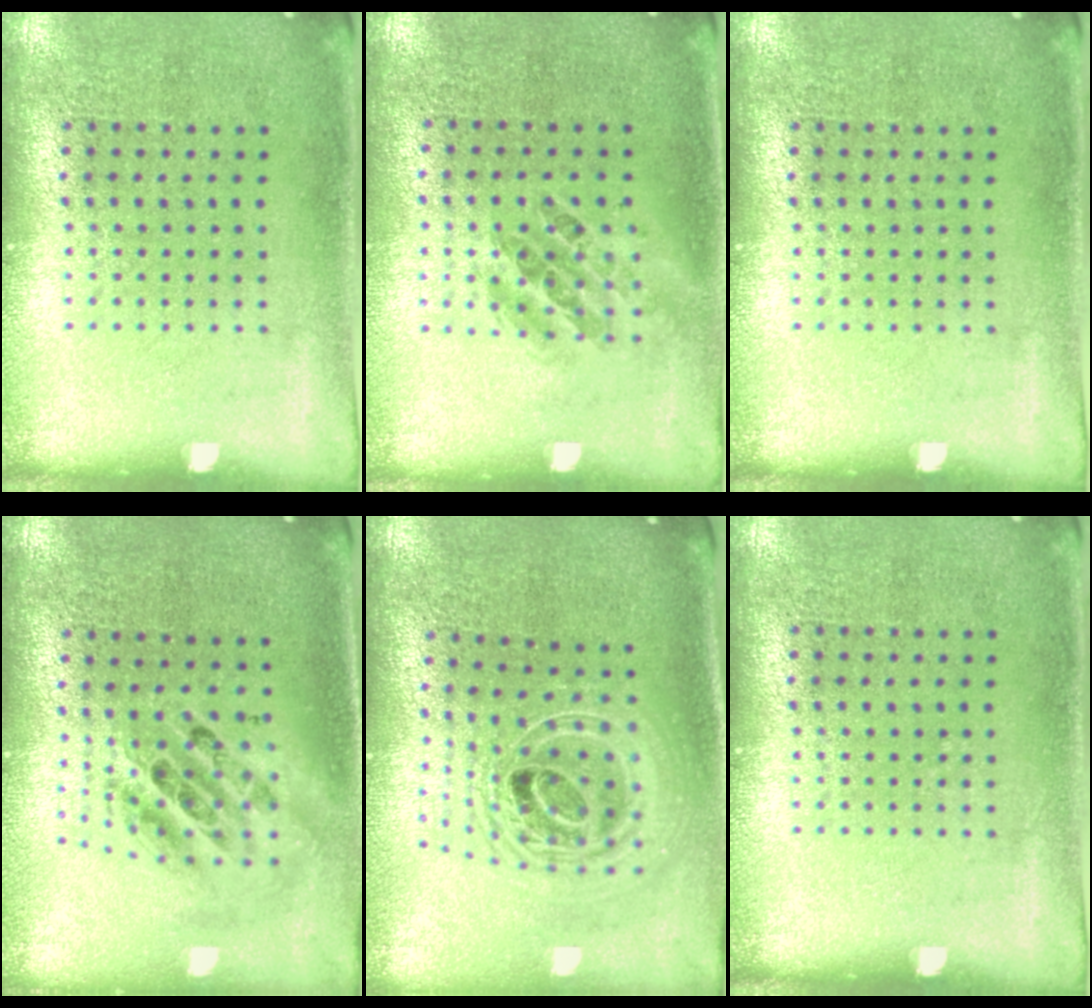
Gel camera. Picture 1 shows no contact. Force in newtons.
{"total": 1.0, "press": 0.9, "slide": 0.4}
{"total": 0.0}
{"total": 2.0, "press": 1.6, "slide": 1.3}
{"total": 2.4, "press": 1.8, "slide": 1.6}
{"total": 0.0}